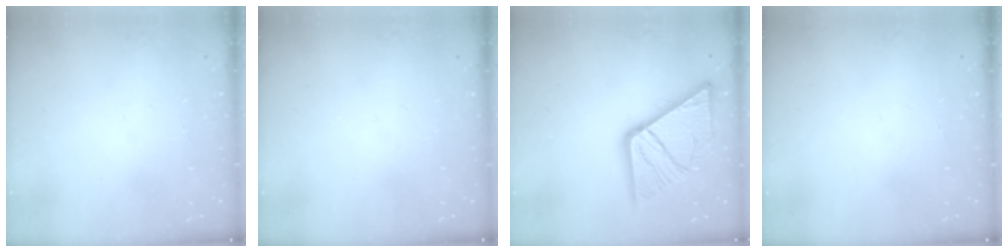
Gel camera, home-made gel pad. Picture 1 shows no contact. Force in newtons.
{"total": 0.0}
{"total": 15.7, "press": 15.6, "slide": 1.7}
{"total": 0.0}